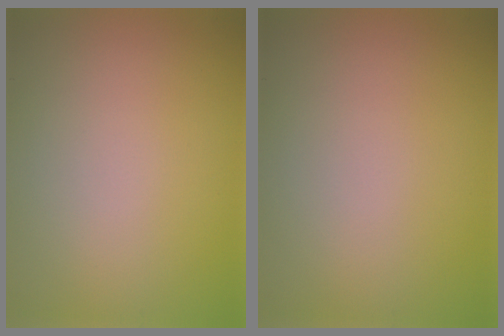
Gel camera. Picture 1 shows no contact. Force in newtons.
{"total": 0.0}